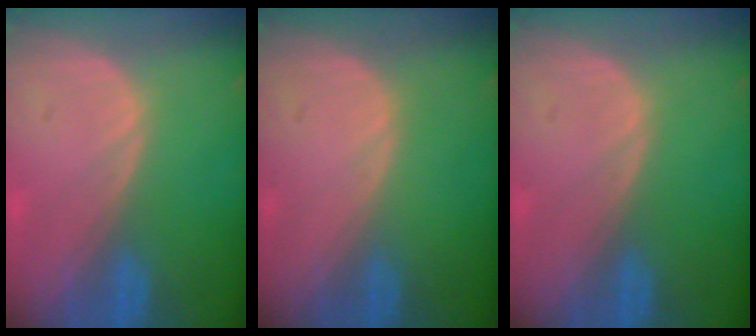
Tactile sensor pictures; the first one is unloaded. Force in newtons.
{"total": 0.0}
{"total": 0.0}